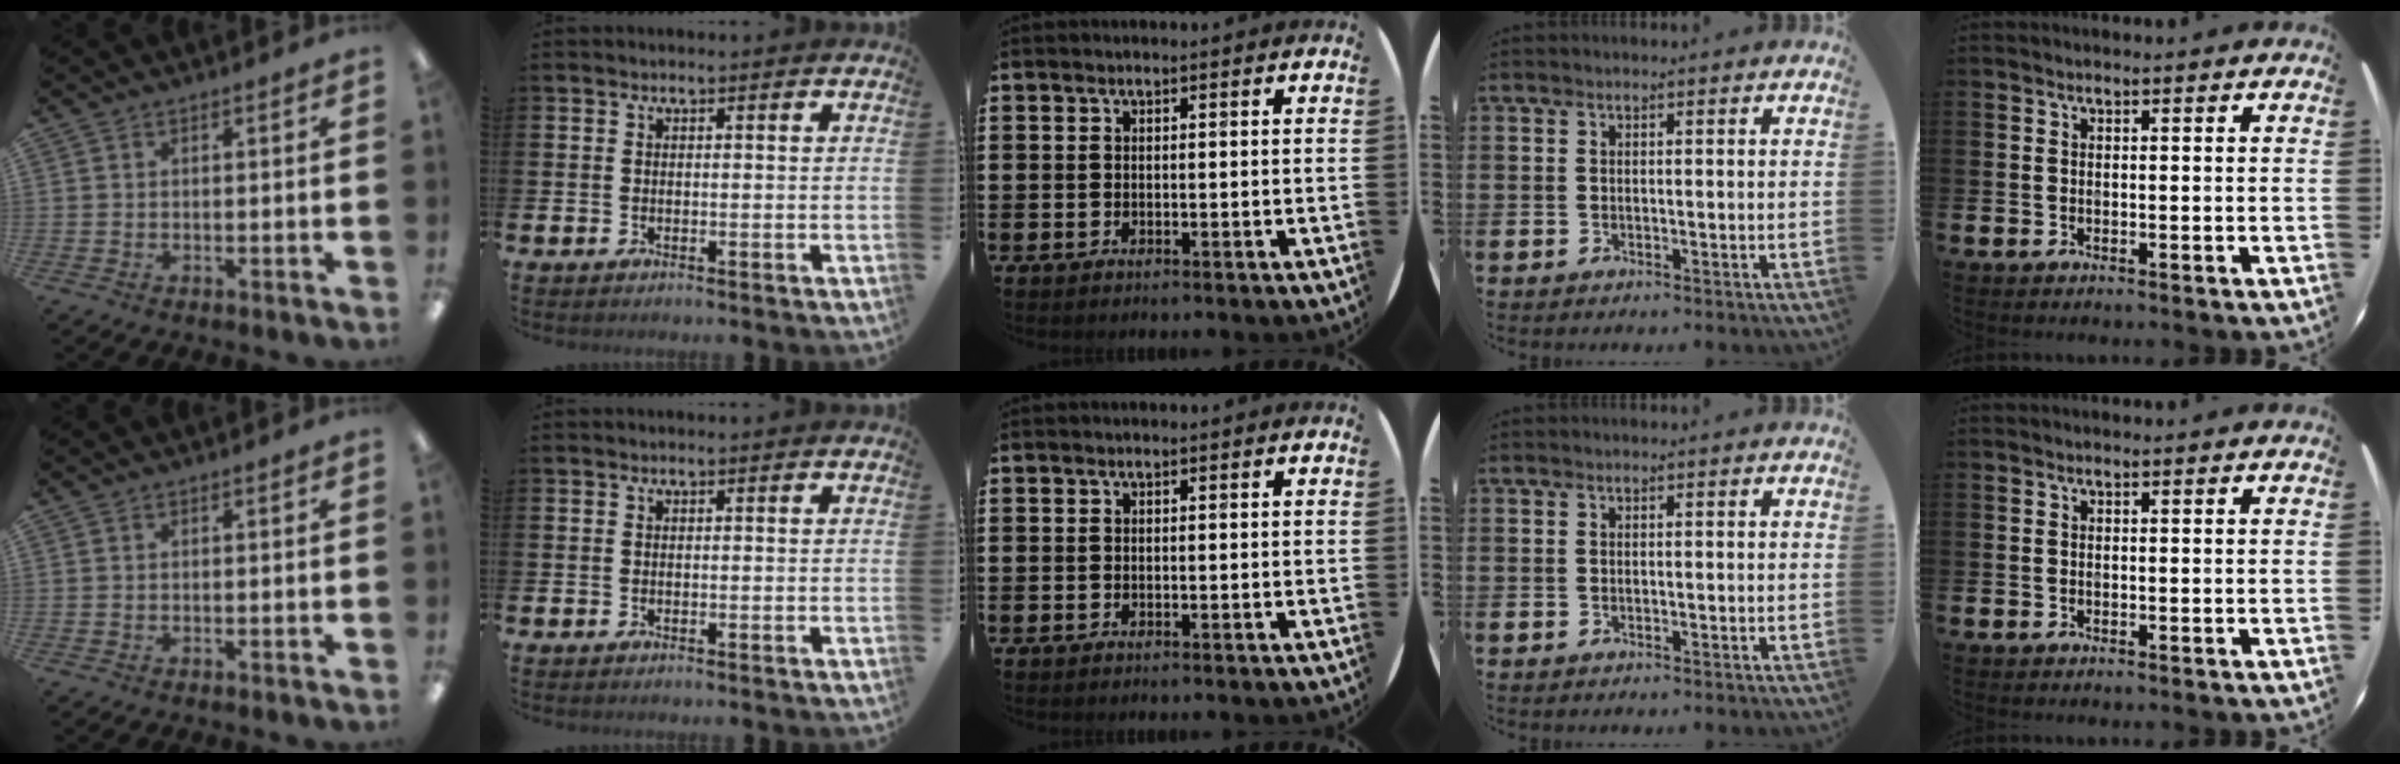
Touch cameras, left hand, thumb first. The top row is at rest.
{}